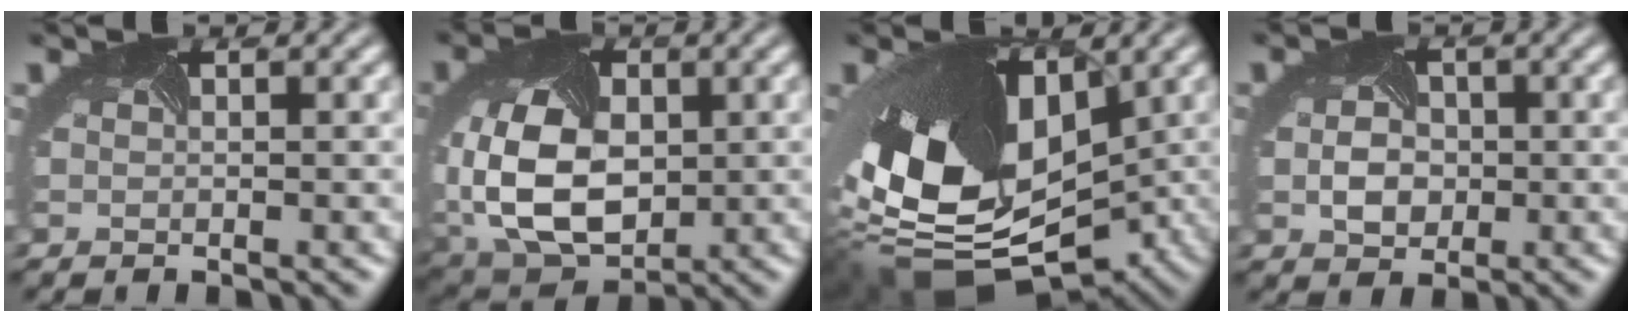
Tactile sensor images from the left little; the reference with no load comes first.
{"total": 10.3, "force": [-0.7, 7.3, 7.2], "torque": [-0.186, -0.022, -0.005]}
{"total": 16.5, "force": [-2.8, 10.3, 12.6], "torque": [-0.246, -0.039, -0.021]}
{"total": 2.5, "force": [-0.3, 2.2, 1.1], "torque": [-0.032, -0.001, -0.011]}